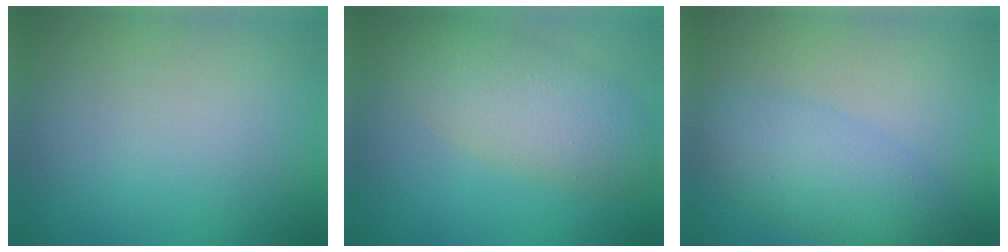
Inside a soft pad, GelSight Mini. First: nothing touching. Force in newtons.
{"total": 5.4, "press": 5.4, "slide": 0.2}
{"total": 4.3, "press": 4.3, "slide": 0.0}